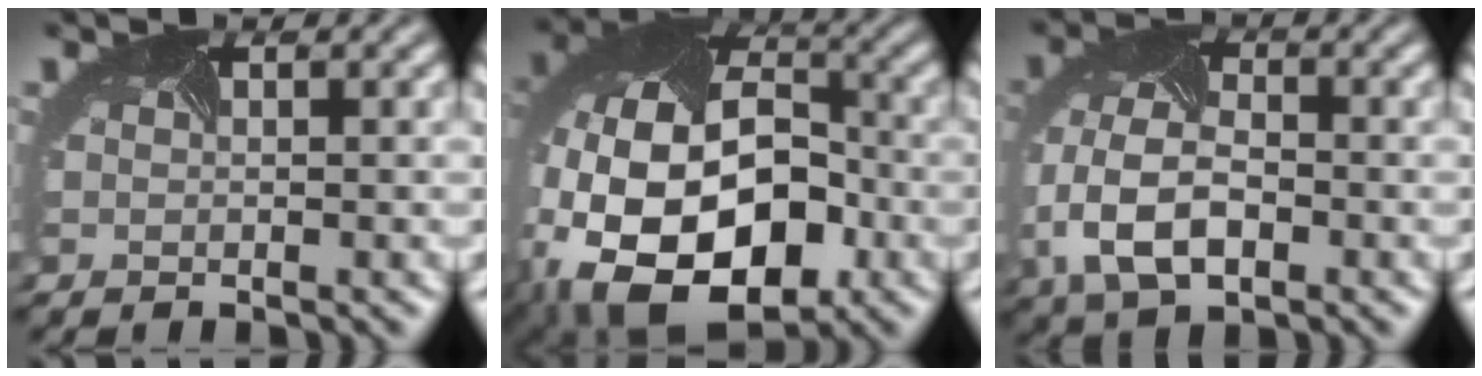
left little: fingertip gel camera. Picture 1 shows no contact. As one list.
[{"total": 17.1, "force": [-6.2, 11.3, 11.2], "torque": [-0.229, -0.035, -0.100]}, {"total": 7.3, "force": [-2.1, 4.4, 5.4], "torque": [-0.128, -0.007, -0.046]}]